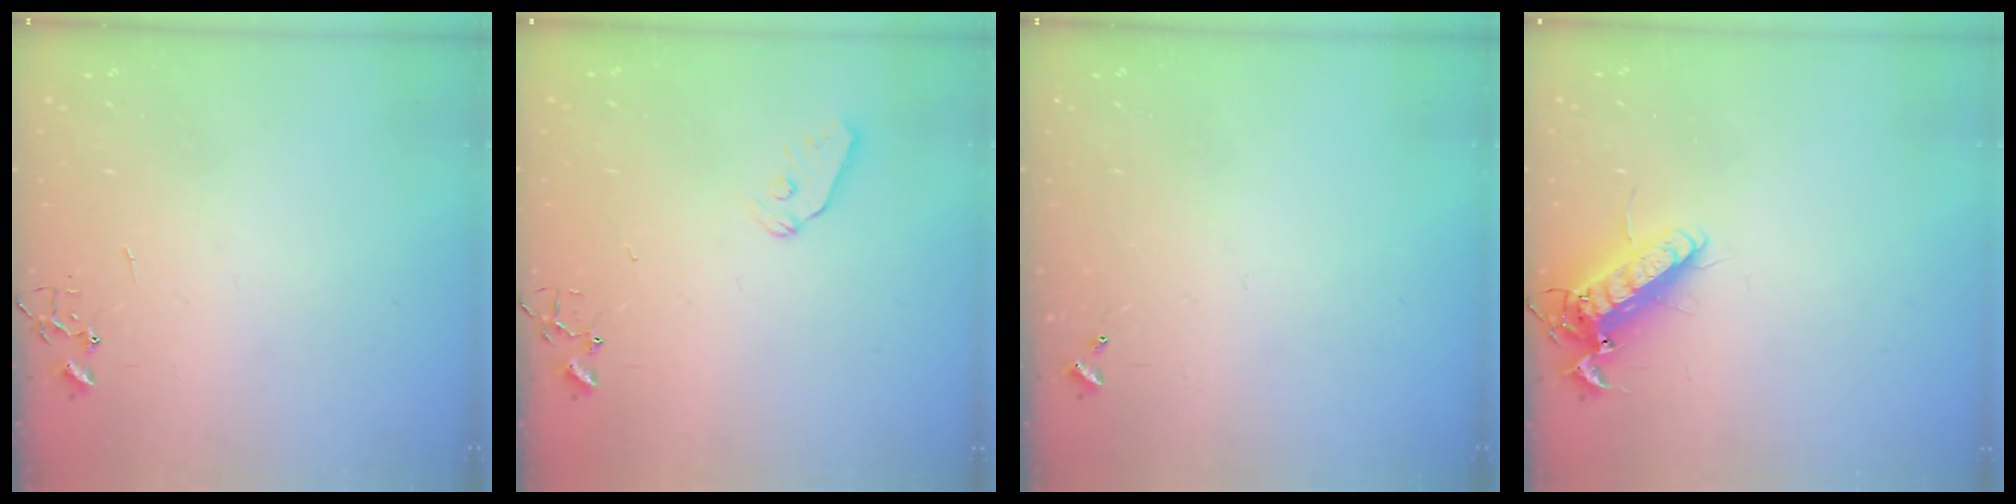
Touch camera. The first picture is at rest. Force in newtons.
{"total": 6.7, "press": 6.7, "slide": 0.8}
{"total": 0.0}
{"total": 13.2, "press": 13.0, "slide": 2.1}